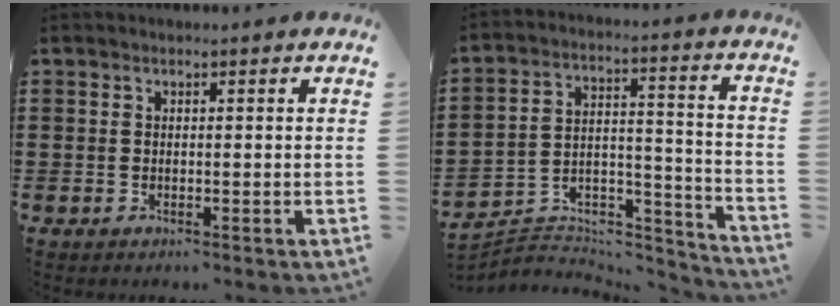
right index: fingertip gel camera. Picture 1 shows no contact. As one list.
[{"total": 4.3, "force": [-3.6, 2.2, 0.7], "torque": [-0.017, 0.003, -0.074]}]